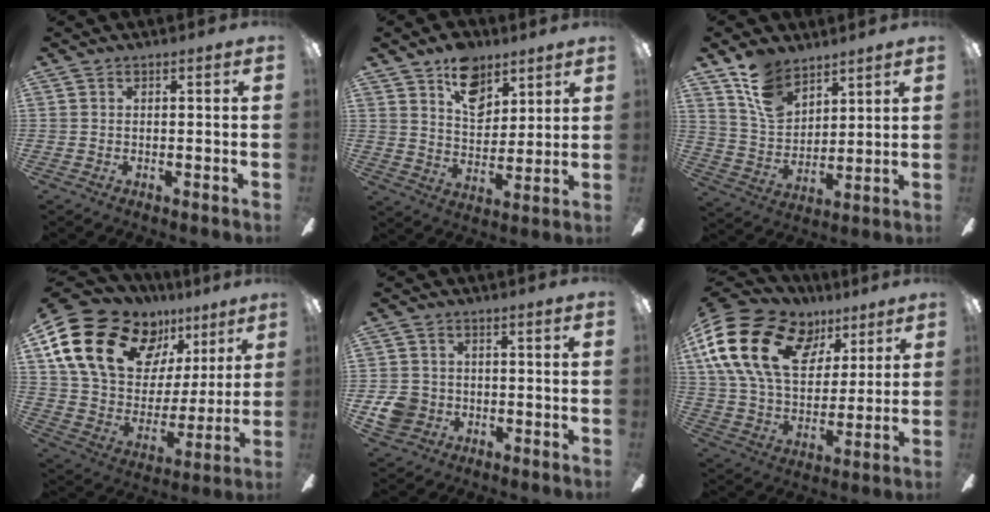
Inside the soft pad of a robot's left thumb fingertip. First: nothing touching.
{"total": 12.1, "force": [7.7, 7.5, 5.7], "torque": [-0.071, -0.033, 0.137]}
{"total": 12.1, "force": [8.7, 7.0, 4.6], "torque": [-0.108, -0.034, 0.174]}
{"total": 23.6, "force": [13.7, 14.5, 12.7], "torque": [-0.236, -0.072, 0.260]}
{"total": 6.4, "force": [-1.6, 5.7, 2.3], "torque": [-0.047, 0.012, -0.028]}
{"total": 23.2, "force": [9.9, 15.2, 14.4], "torque": [-0.286, -0.026, 0.176]}